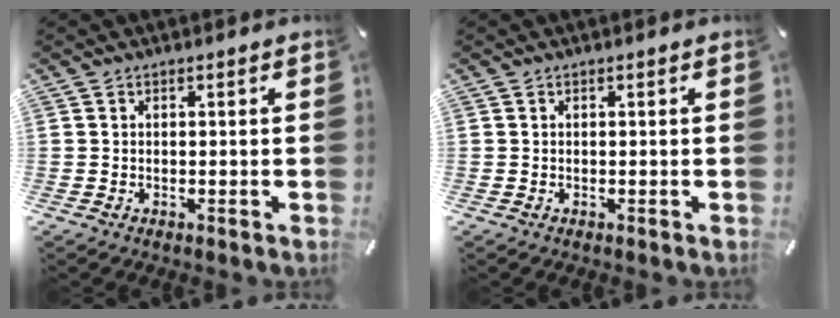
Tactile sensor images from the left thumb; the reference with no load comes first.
{"total": 0.0}